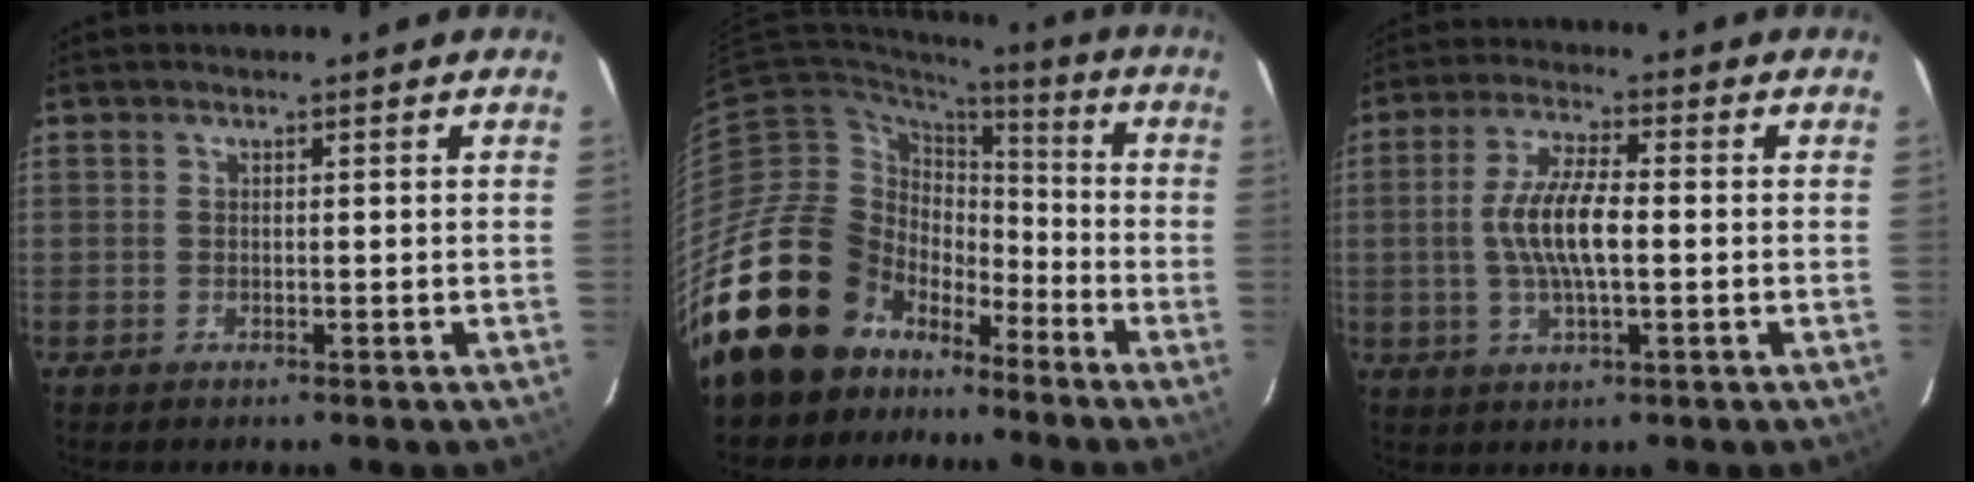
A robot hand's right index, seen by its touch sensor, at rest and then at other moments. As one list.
[{"total": 22.8, "force": [-14.1, 15.7, 8.7], "torque": [-0.199, 0.033, -0.227]}, {"total": 8.9, "force": [-0.6, 2.5, 8.5], "torque": [-0.168, 0.003, -0.012]}]